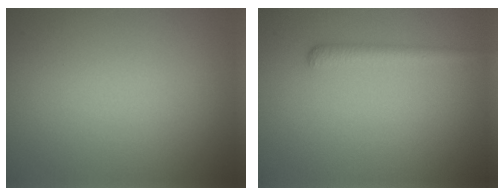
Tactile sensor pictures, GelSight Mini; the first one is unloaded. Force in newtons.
{"total": 1.7, "press": 1.7, "slide": 0.1}